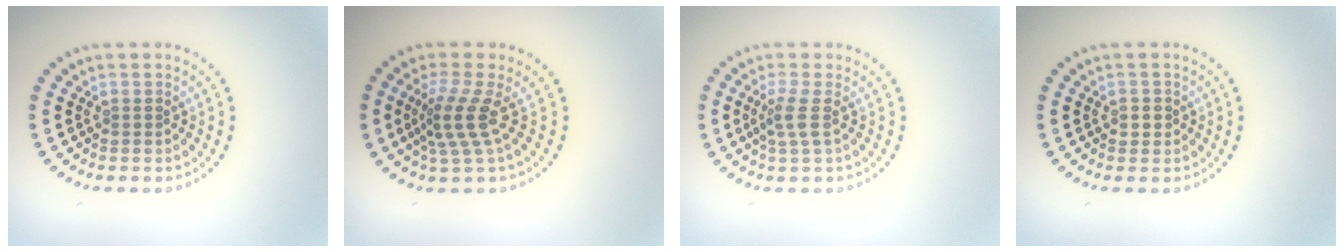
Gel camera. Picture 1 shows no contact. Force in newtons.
{"total": 3.4, "press": 2.4, "slide": 2.5}
{"total": 2.0, "press": 1.6, "slide": 1.3}
{"total": 1.1, "press": 1.1, "slide": 0.4}